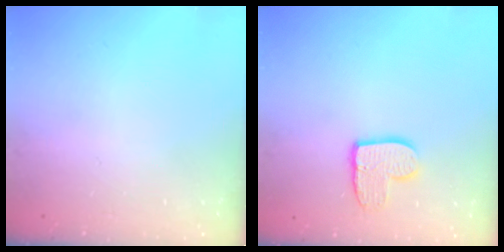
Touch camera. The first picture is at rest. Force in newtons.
{"total": 9.2, "press": 9.2, "slide": 0.2}